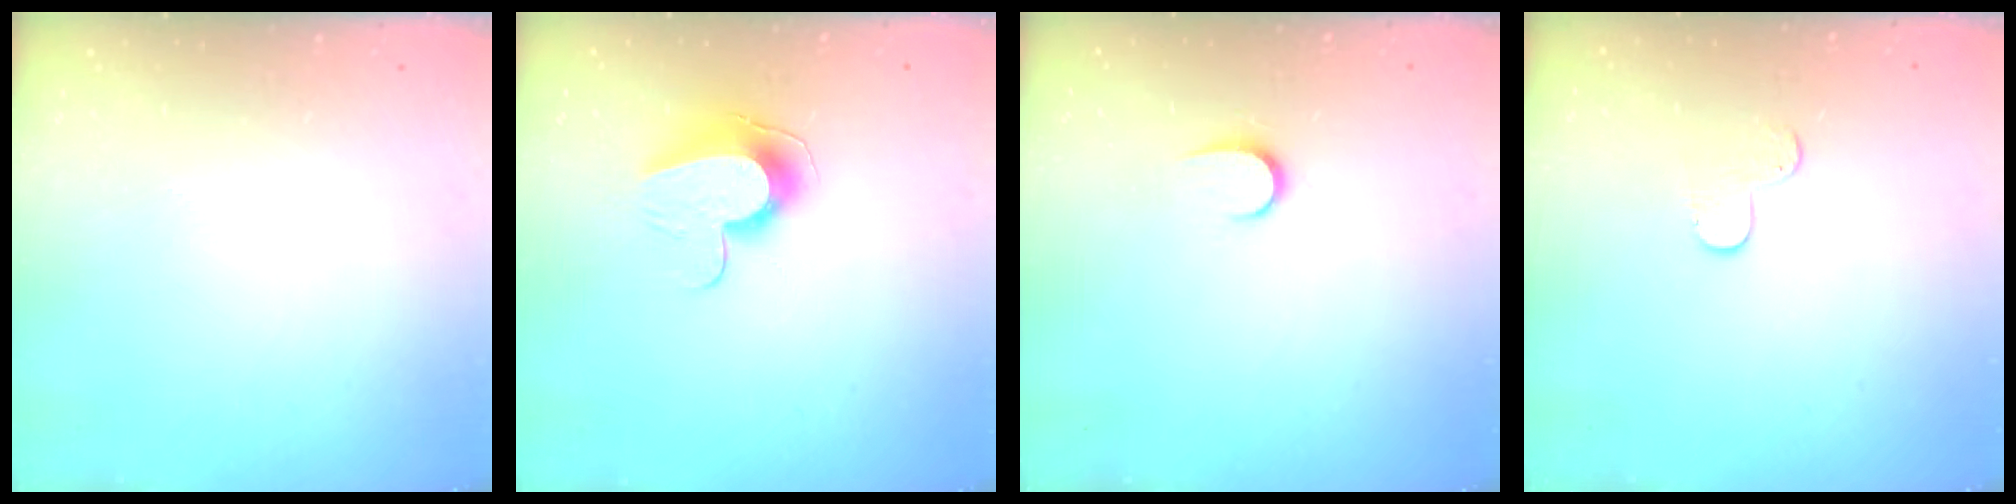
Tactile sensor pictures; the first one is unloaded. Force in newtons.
{"total": 9.6, "press": 9.6, "slide": 0.1}
{"total": 5.4, "press": 5.4, "slide": 0.6}
{"total": 3.8, "press": 3.8, "slide": 0.4}